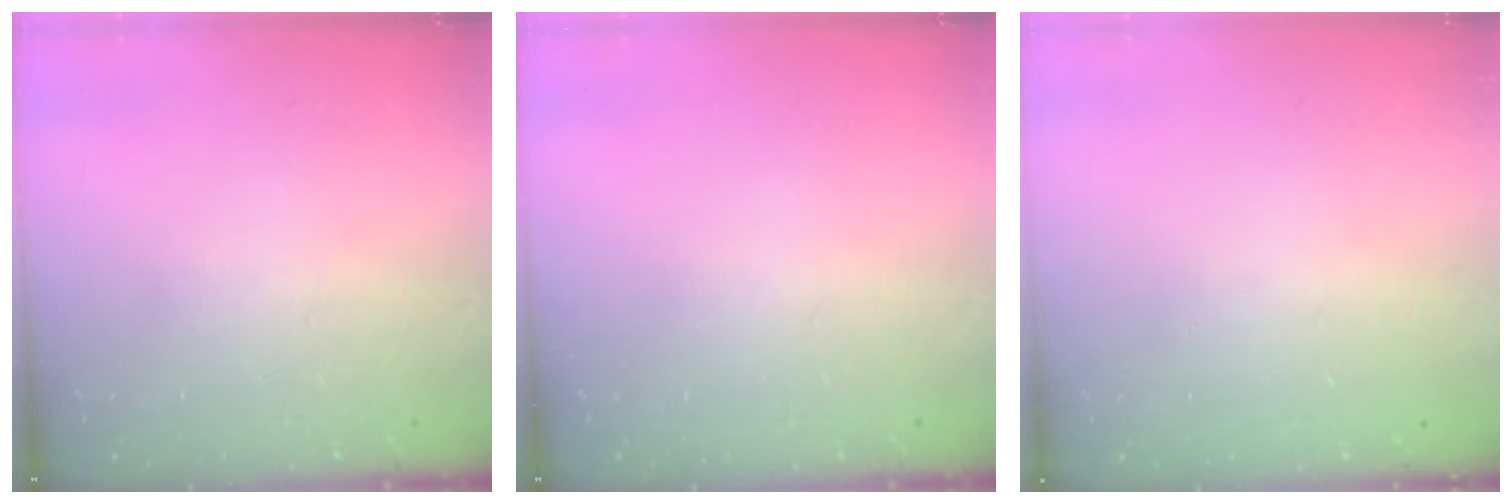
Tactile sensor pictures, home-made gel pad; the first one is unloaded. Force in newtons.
{"total": 0.0}
{"total": 0.0}